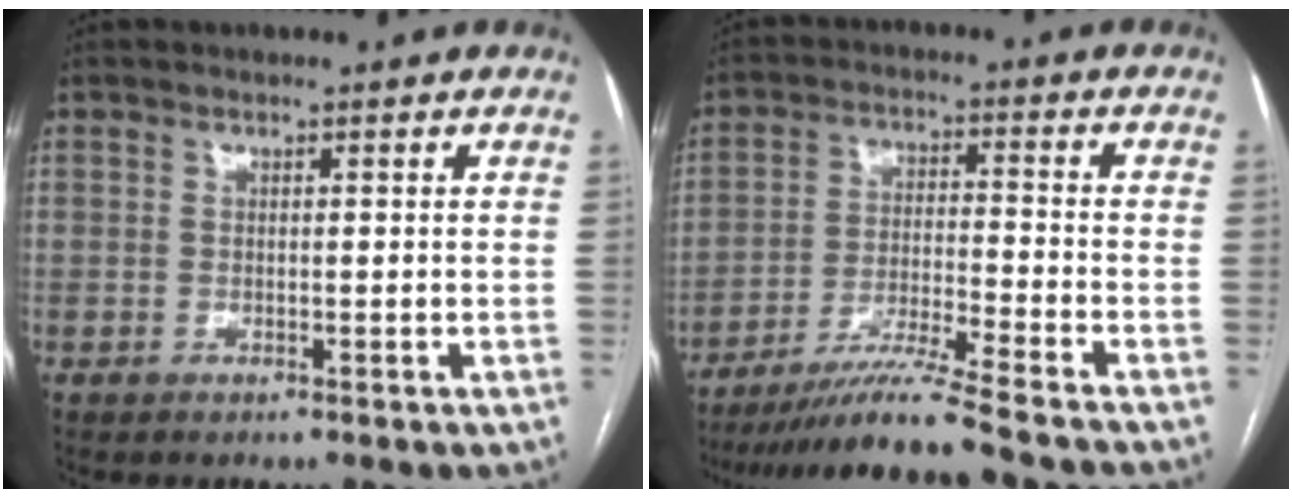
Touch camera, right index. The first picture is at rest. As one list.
[{"total": 11.3, "force": [-9.7, -1.7, 5.5], "torque": [-0.086, -0.024, -0.167]}]